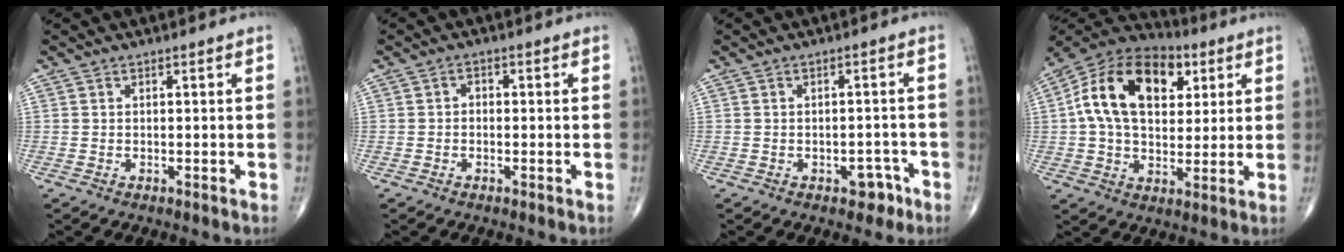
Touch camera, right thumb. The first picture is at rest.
{"total": 1.4, "force": [-0.3, 1.0, 0.8], "torque": [-0.003, 0.005, -0.010]}
{"total": 3.4, "force": [-1.9, 2.2, 1.8], "torque": [-0.008, 0.017, -0.022]}
{"total": 19.9, "force": [5.2, 12.7, 14.4], "torque": [-0.229, 0.007, 0.078]}